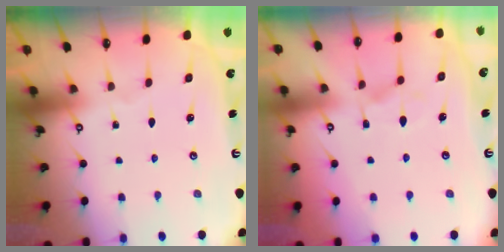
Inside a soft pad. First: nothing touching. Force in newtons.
{"total": 0.7, "press": 0.3, "slide": 0.7}